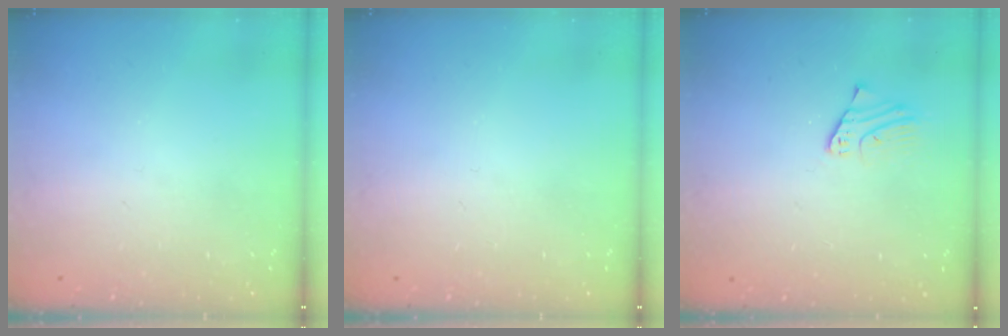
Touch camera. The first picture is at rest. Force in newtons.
{"total": 0.0}
{"total": 1.7, "press": 1.7, "slide": 0.1}